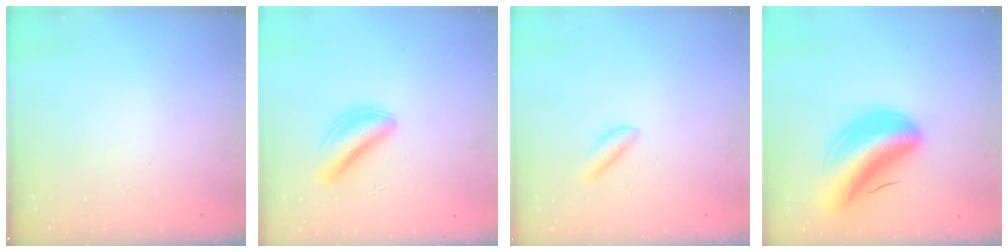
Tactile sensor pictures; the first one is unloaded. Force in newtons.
{"total": 5.5, "press": 5.5, "slide": 0.2}
{"total": 2.9, "press": 2.9, "slide": 0.3}
{"total": 14.5, "press": 13.8, "slide": 4.3}